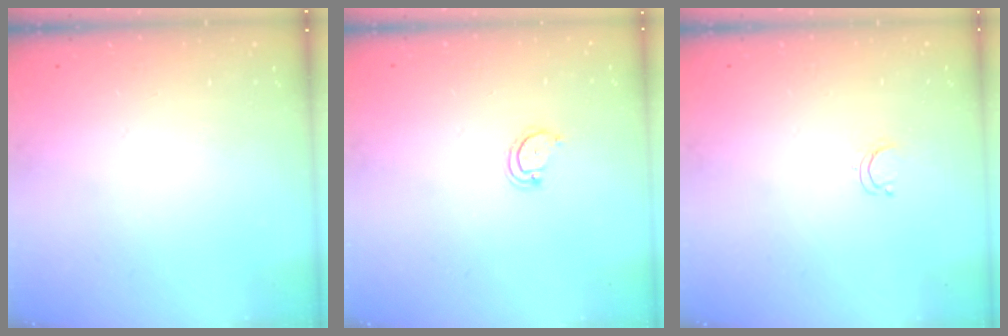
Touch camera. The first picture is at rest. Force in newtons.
{"total": 2.3, "press": 2.3, "slide": 0.2}
{"total": 2.4, "press": 2.4, "slide": 0.2}